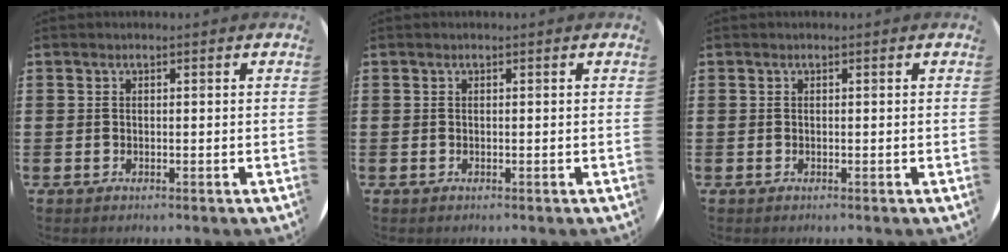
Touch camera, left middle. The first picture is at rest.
{"total": 0.0}
{"total": 0.0}